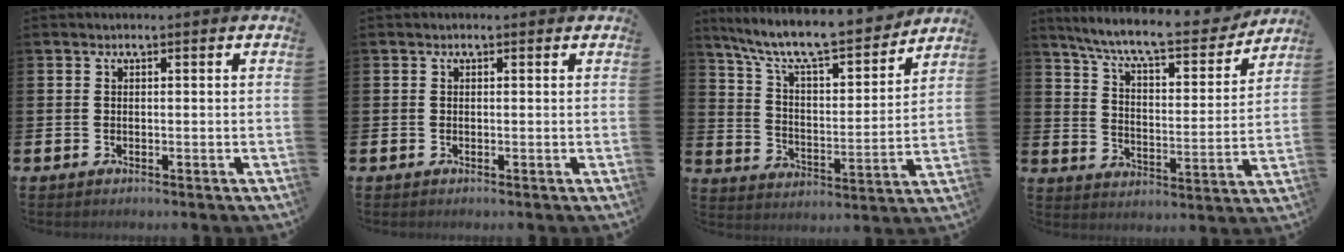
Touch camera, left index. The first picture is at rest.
{"total": 0.0}
{"total": 10.2, "force": [9.1, 1.8, 4.2], "torque": [-0.116, -0.064, 0.152]}
{"total": 9.6, "force": [8.6, 1.4, 3.9], "torque": [-0.108, -0.056, 0.146]}